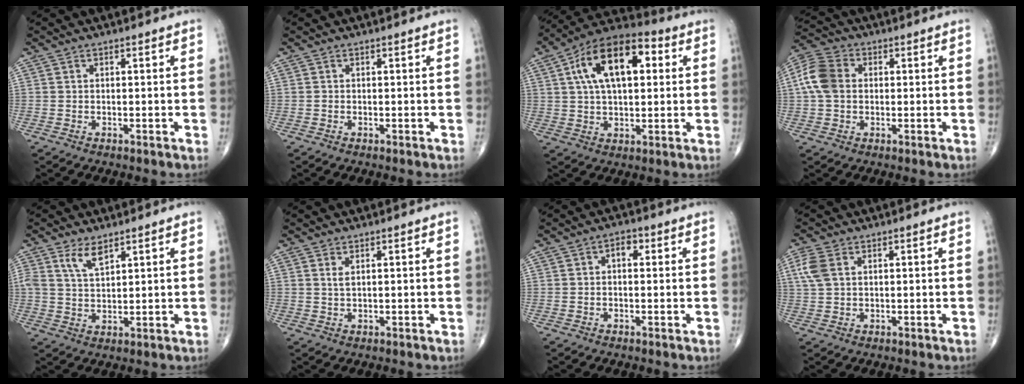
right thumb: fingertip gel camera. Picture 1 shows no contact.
{"total": 0.0}
{"total": 17.1, "force": [4.6, 8.8, 13.9], "torque": [-0.218, 0.021, 0.067]}
{"total": 8.3, "force": [0.8, 6.2, 5.5], "torque": [-0.114, 0.021, 0.007]}
{"total": 4.8, "force": [3.0, 1.9, 3.2], "torque": [-0.058, -0.016, 0.063]}
{"total": 1.4, "force": [0.7, 0.5, 1.1], "torque": [-0.023, 0.000, 0.017]}
{"total": 2.2, "force": [0.4, 1.3, 1.7], "torque": [-0.015, 0.007, -0.002]}
{"total": 4.4, "force": [1.5, 2.8, 3.1], "torque": [-0.086, 0.010, 0.032]}